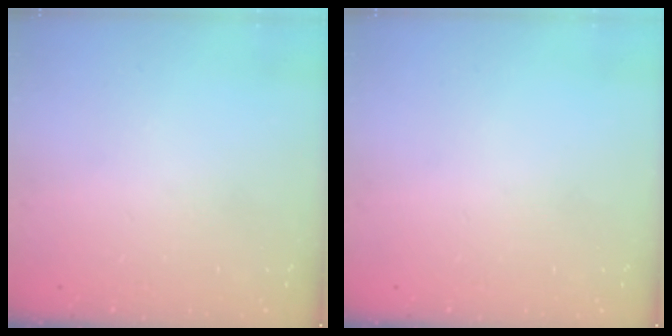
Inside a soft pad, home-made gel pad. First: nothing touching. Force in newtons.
{"total": 0.0}